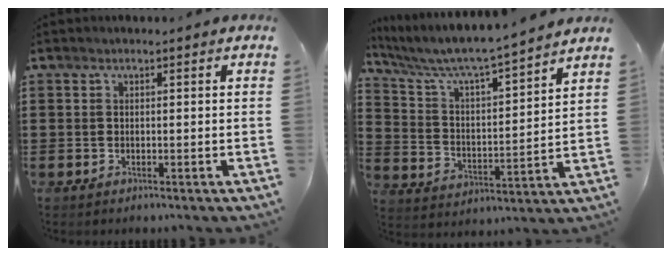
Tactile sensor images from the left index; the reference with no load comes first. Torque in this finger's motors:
{"motor_torque": [2.14, 0.00, 0.33, 0.16]}